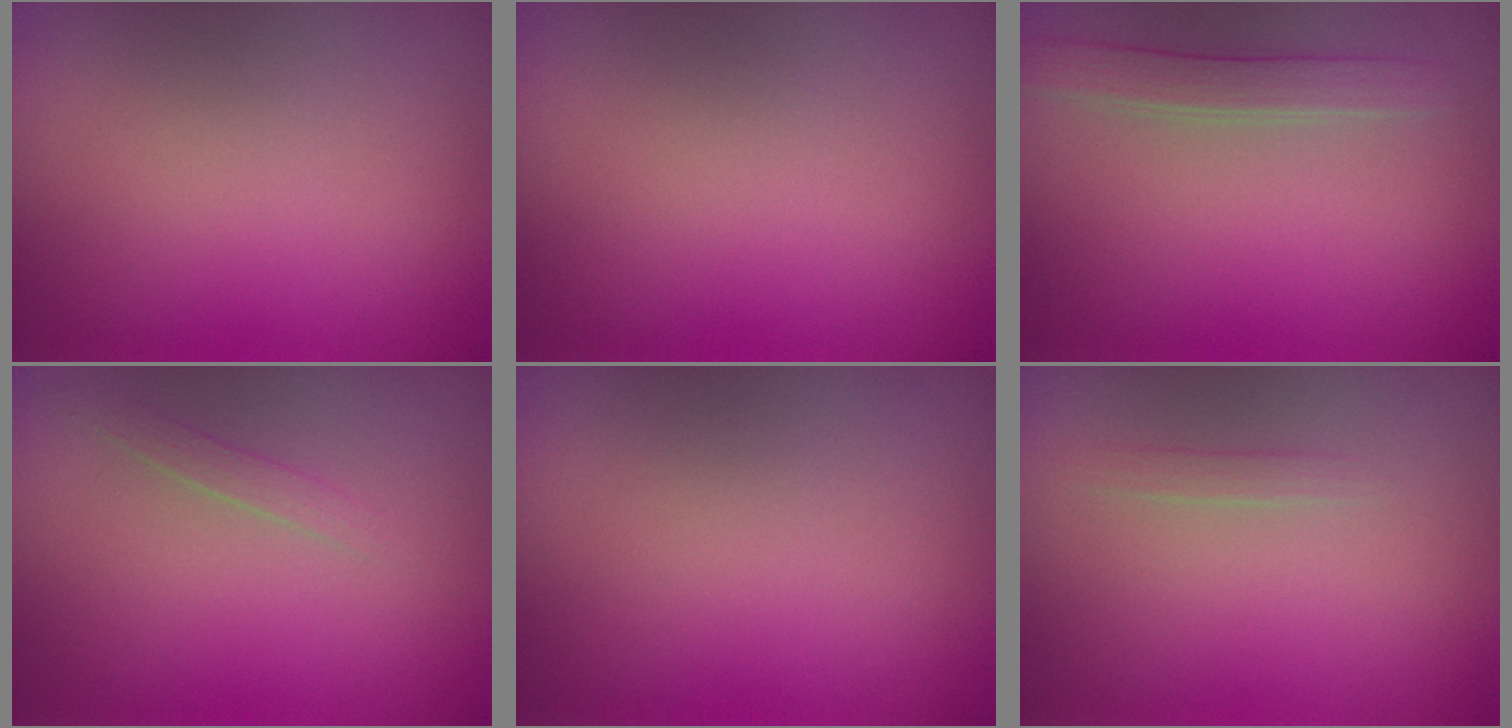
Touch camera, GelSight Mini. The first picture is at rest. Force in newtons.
{"total": 0.0}
{"total": 2.0, "press": 2.0, "slide": 0.2}
{"total": 0.9, "press": 0.9, "slide": 0.0}
{"total": 0.0}
{"total": 0.6, "press": 0.6, "slide": 0.0}